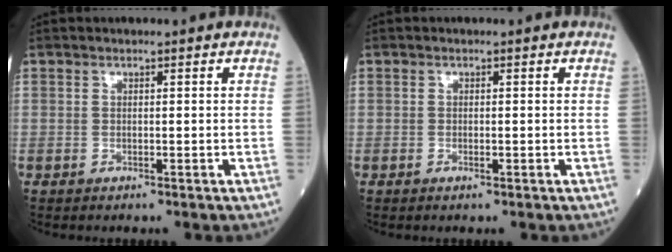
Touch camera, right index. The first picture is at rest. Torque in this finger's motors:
{"motor_torque": [-0.17, -0.08, 0.03, 0.00]}